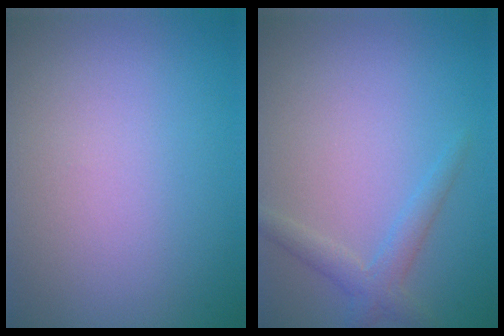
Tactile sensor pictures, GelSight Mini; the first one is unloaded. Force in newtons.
{"total": 2.0, "press": 2.0, "slide": 0.2}